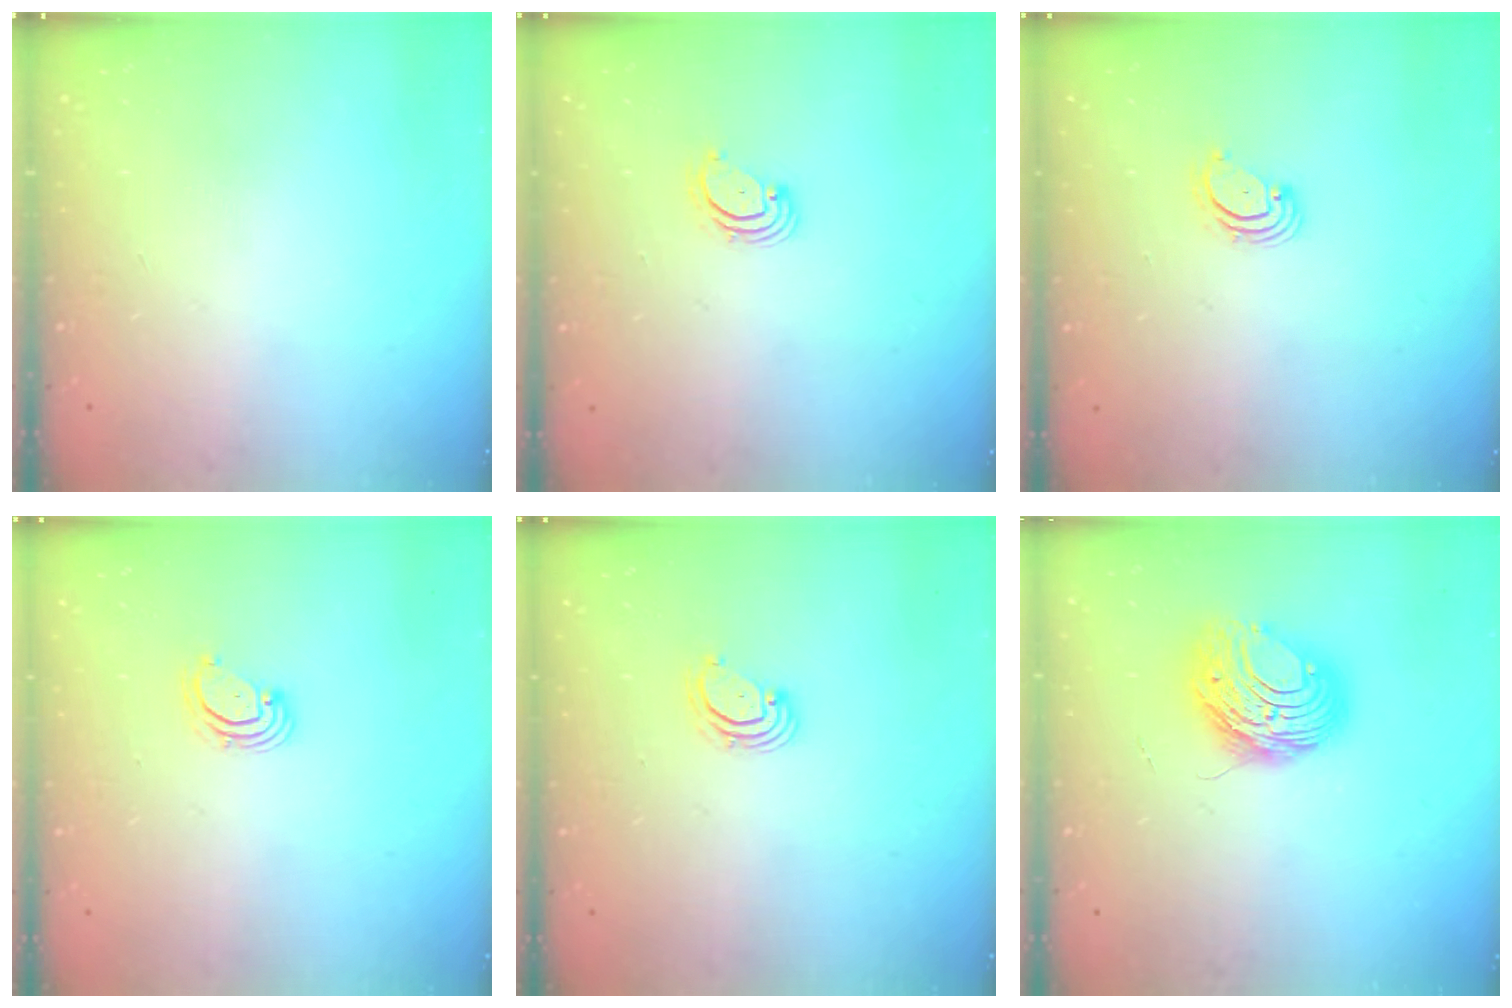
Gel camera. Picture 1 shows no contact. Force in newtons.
{"total": 3.1, "press": 3.1, "slide": 0.3}
{"total": 3.1, "press": 3.1, "slide": 0.3}
{"total": 2.8, "press": 2.8, "slide": 0.2}
{"total": 2.8, "press": 2.8, "slide": 0.2}
{"total": 9.7, "press": 9.7, "slide": 1.2}